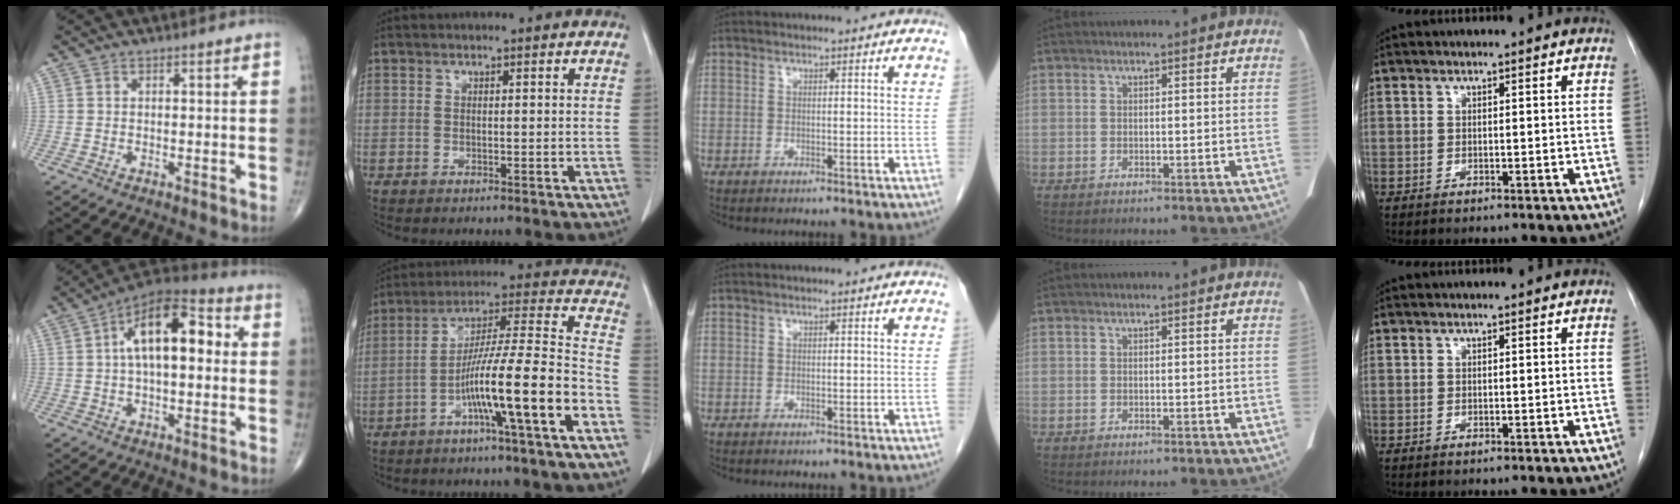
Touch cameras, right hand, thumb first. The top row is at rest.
{"thumb": {"total": 15.7, "force": [2.5, 7.6, 13.6], "torque": [-0.208, 0.035, 0.032]}, "index": {"total": 14.8, "force": [-6.7, -0.5, 13.1], "torque": [-0.222, 0.014, -0.114]}}